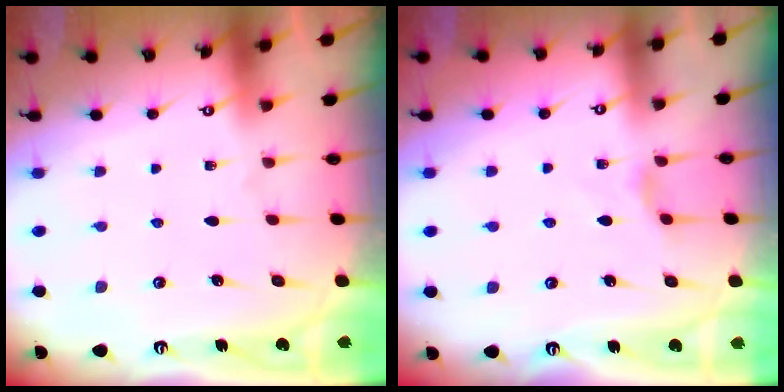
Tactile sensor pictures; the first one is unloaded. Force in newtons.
{"total": 1.9, "press": 1.8, "slide": 0.4}